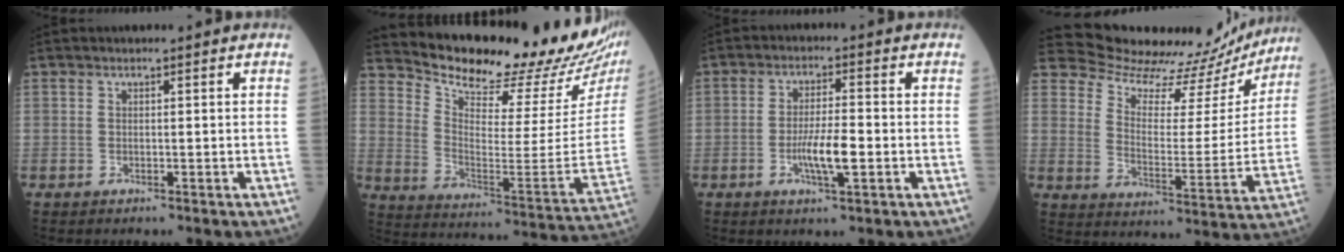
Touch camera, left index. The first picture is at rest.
{"total": 21.9, "force": [20.1, 1.6, 8.4], "torque": [-0.155, -0.107, 0.279]}
{"total": 5.7, "force": [-1.6, 0.8, 5.4], "torque": [-0.106, -0.005, -0.029]}
{"total": 20.2, "force": [19.6, 4.0, 2.4], "torque": [-0.033, -0.063, 0.248]}